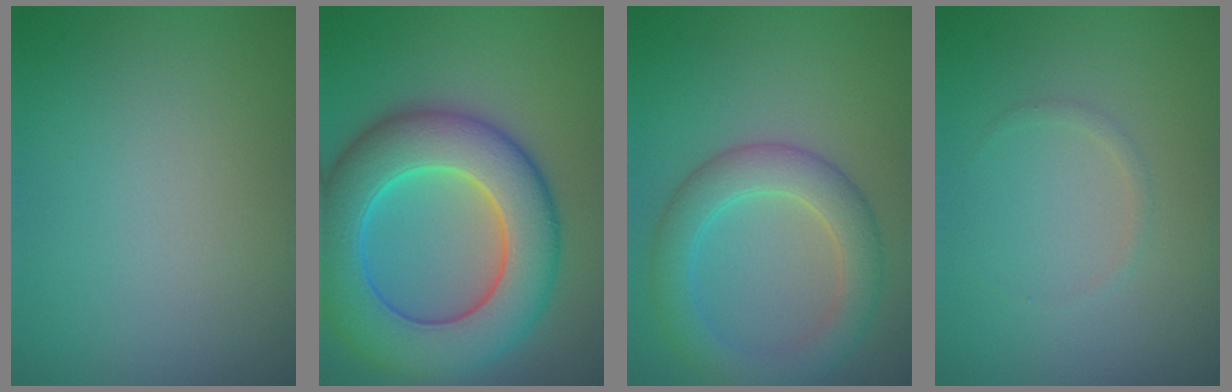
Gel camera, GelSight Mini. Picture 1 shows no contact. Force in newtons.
{"total": 10.9, "press": 10.9, "slide": 0.2}
{"total": 4.7, "press": 4.7, "slide": 0.2}
{"total": 0.6, "press": 0.6, "slide": 0.0}